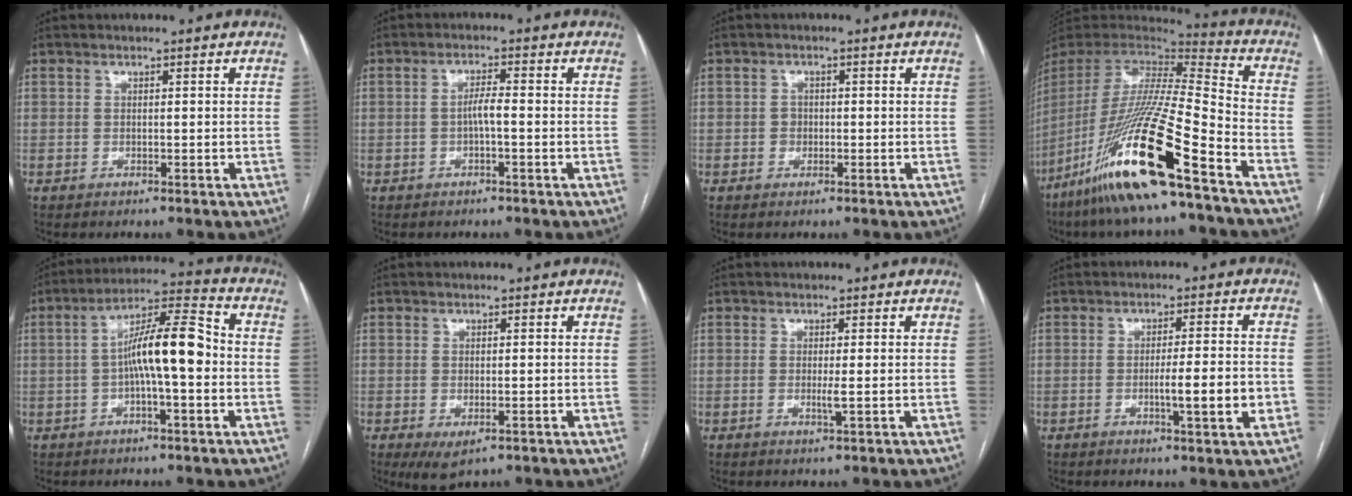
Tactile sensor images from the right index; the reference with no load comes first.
{"total": 2.6, "force": [-0.5, 0.2, 2.5], "torque": [-0.043, 0.004, -0.009]}
{"total": 1.4, "force": [-0.2, 1.3, 0.5], "torque": [-0.005, 0.005, -0.003]}
{"total": 24.5, "force": [-14.4, 0.7, 19.8], "torque": [-0.410, -0.057, -0.278]}
{"total": 11.0, "force": [-0.8, 1.8, 10.8], "torque": [-0.188, 0.029, -0.018]}
{"total": 3.8, "force": [-1.8, 1.6, 3.0], "torque": [-0.048, -0.009, -0.017]}
{"total": 1.5, "force": [-0.1, -0.1, 1.5], "torque": [-0.030, -0.004, -0.002]}
{"total": 6.7, "force": [-1.8, 0.2, 6.4], "torque": [-0.098, -0.004, -0.025]}